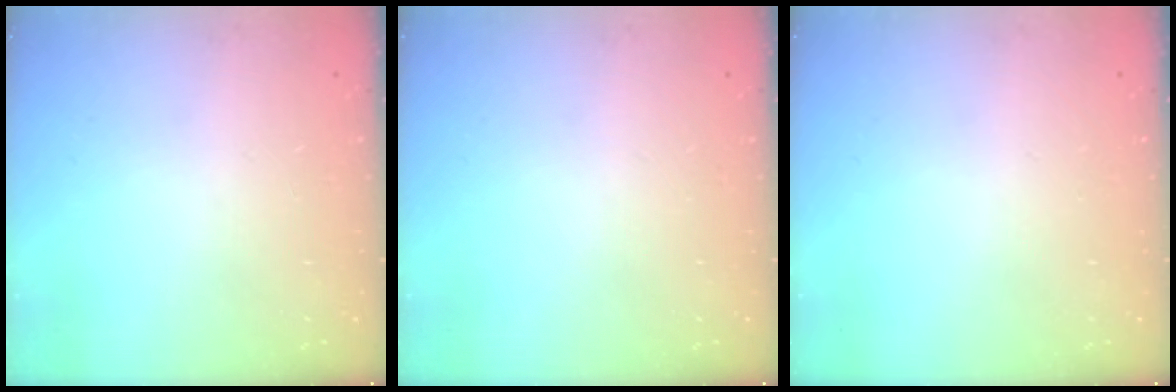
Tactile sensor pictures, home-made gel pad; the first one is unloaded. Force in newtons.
{"total": 0.0}
{"total": 0.0}